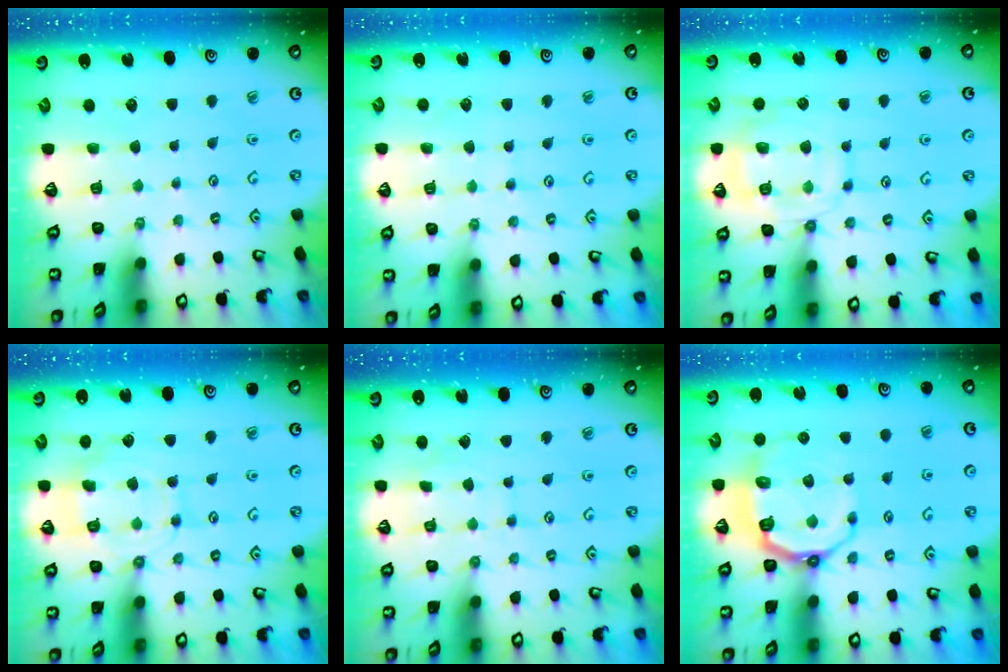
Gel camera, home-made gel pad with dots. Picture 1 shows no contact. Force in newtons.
{"total": 5.1, "press": 5.1, "slide": 0.5}
{"total": 13.6, "press": 13.6, "slide": 1.3}
{"total": 11.2, "press": 11.1, "slide": 1.1}
{"total": 7.3, "press": 7.2, "slide": 0.5}
{"total": 11.2, "press": 10.3, "slide": 4.2}